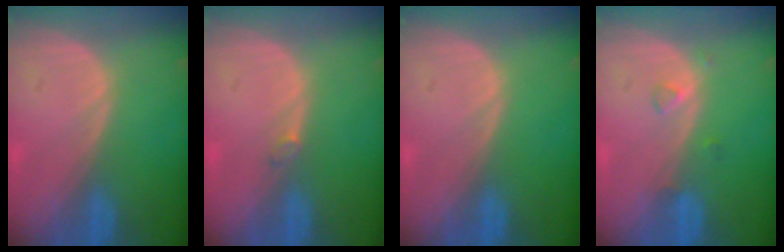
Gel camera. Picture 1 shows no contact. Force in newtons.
{"total": 0.8, "press": 0.8, "slide": 0.2}
{"total": 0.0}
{"total": 1.5, "press": 1.5, "slide": 0.1}